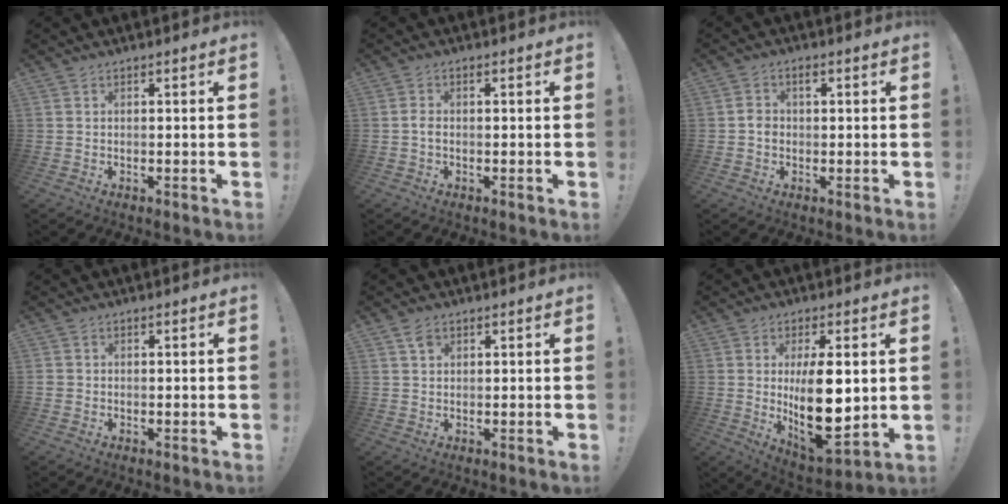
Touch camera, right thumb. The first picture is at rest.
{"total": 1.6, "force": [-0.3, 0.6, 1.4], "torque": [-0.025, 0.005, -0.005]}
{"total": 2.4, "force": [-0.1, 1.9, 1.5], "torque": [-0.014, 0.001, -0.006]}
{"total": 1.0, "force": [-0.5, 0.8, 0.4], "torque": [-0.007, 0.004, -0.009]}
{"total": 2.0, "force": [1.3, 1.2, 0.9], "torque": [-0.005, -0.006, 0.021]}
{"total": 17.5, "force": [1.2, 7.7, 15.7], "torque": [-0.260, -0.029, 0.025]}